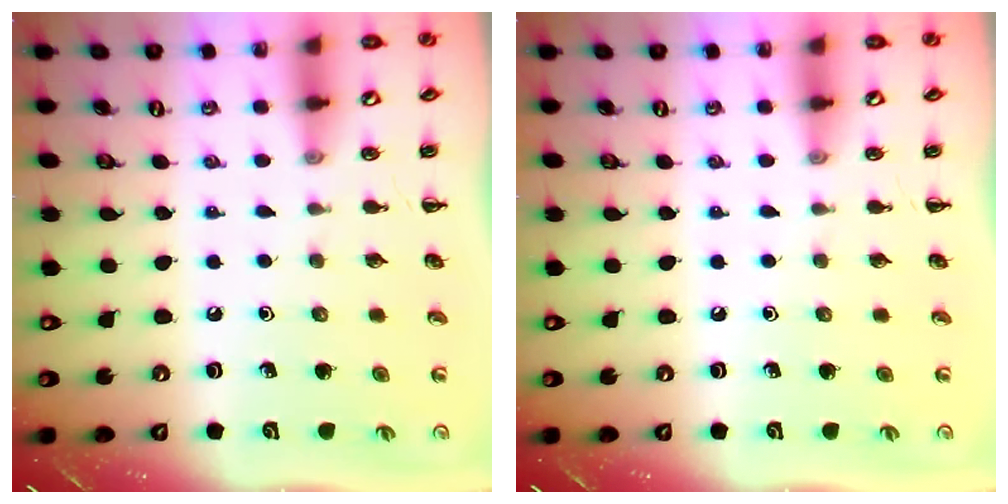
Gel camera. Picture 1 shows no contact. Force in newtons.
{"total": 0.0}